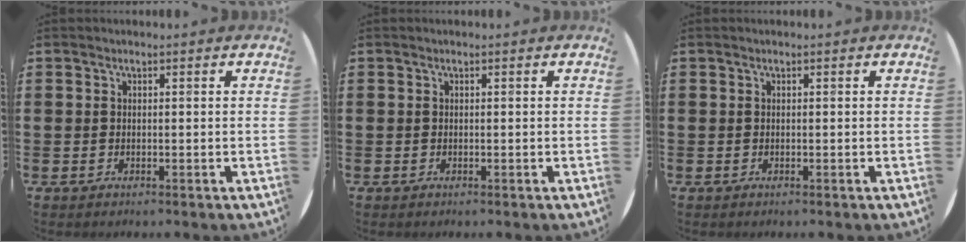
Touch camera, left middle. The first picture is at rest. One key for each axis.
{"total": 0.0}
{"total": 0.0}